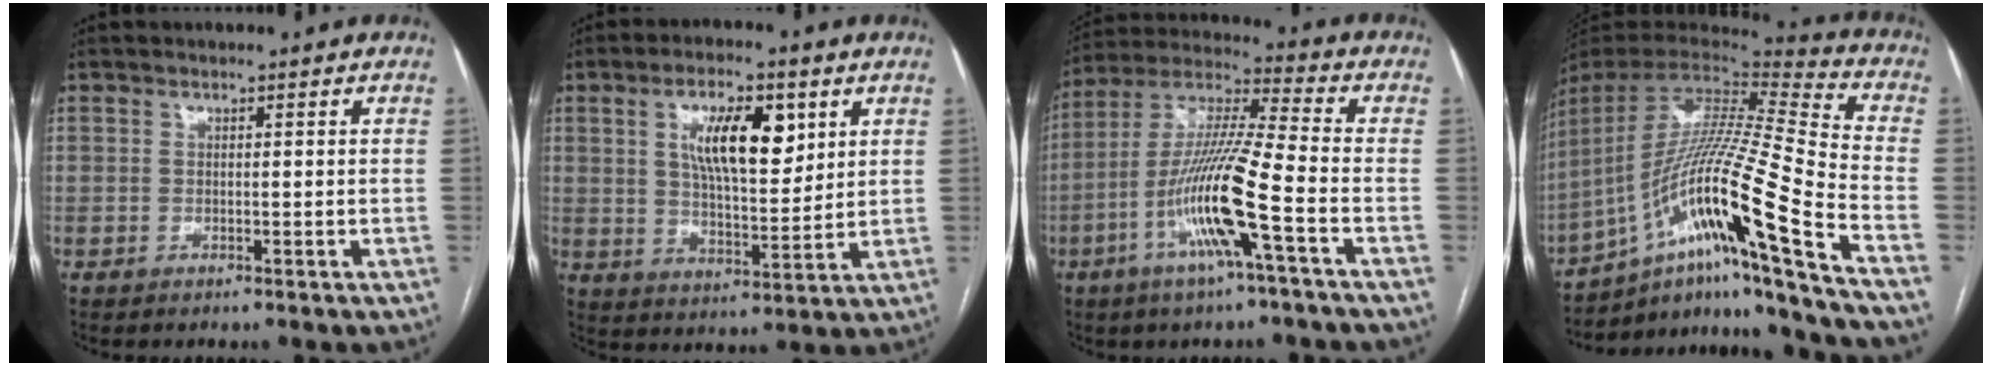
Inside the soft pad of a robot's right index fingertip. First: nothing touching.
{"total": 11.2, "force": [4.2, 3.9, 9.6], "torque": [-0.168, 0.007, 0.076]}
{"total": 14.7, "force": [-5.4, -0.2, 13.6], "torque": [-0.274, 0.000, -0.107]}
{"total": 24.5, "force": [-12.3, -1.6, 21.2], "torque": [-0.360, -0.014, -0.216]}